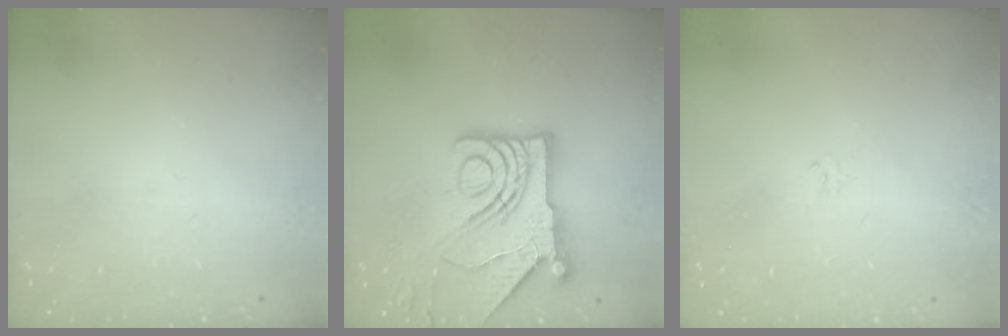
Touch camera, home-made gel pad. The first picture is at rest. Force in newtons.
{"total": 13.8, "press": 13.7, "slide": 1.8}
{"total": 0.7, "press": 0.5, "slide": 0.4}